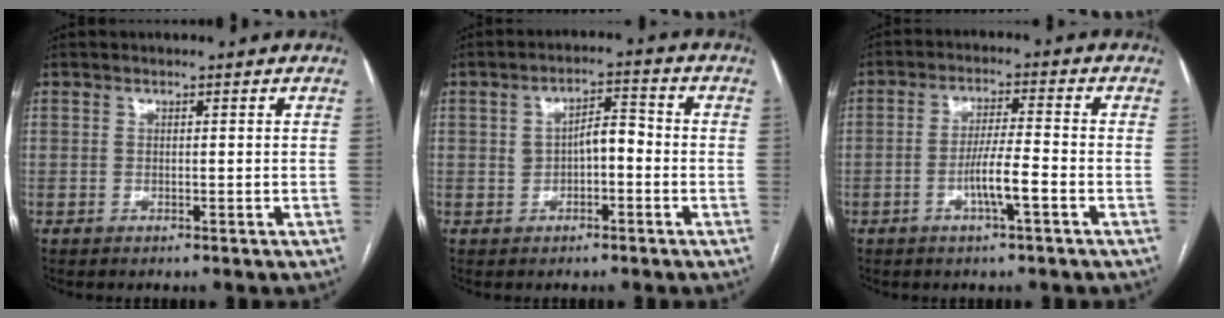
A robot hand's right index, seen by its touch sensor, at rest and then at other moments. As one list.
[{"total": 4.6, "force": [-0.4, 2.3, 4.0], "torque": [-0.068, 0.025, -0.004]}, {"total": 5.7, "force": [-2.3, 0.1, 5.2], "torque": [-0.098, 0.001, -0.040]}]